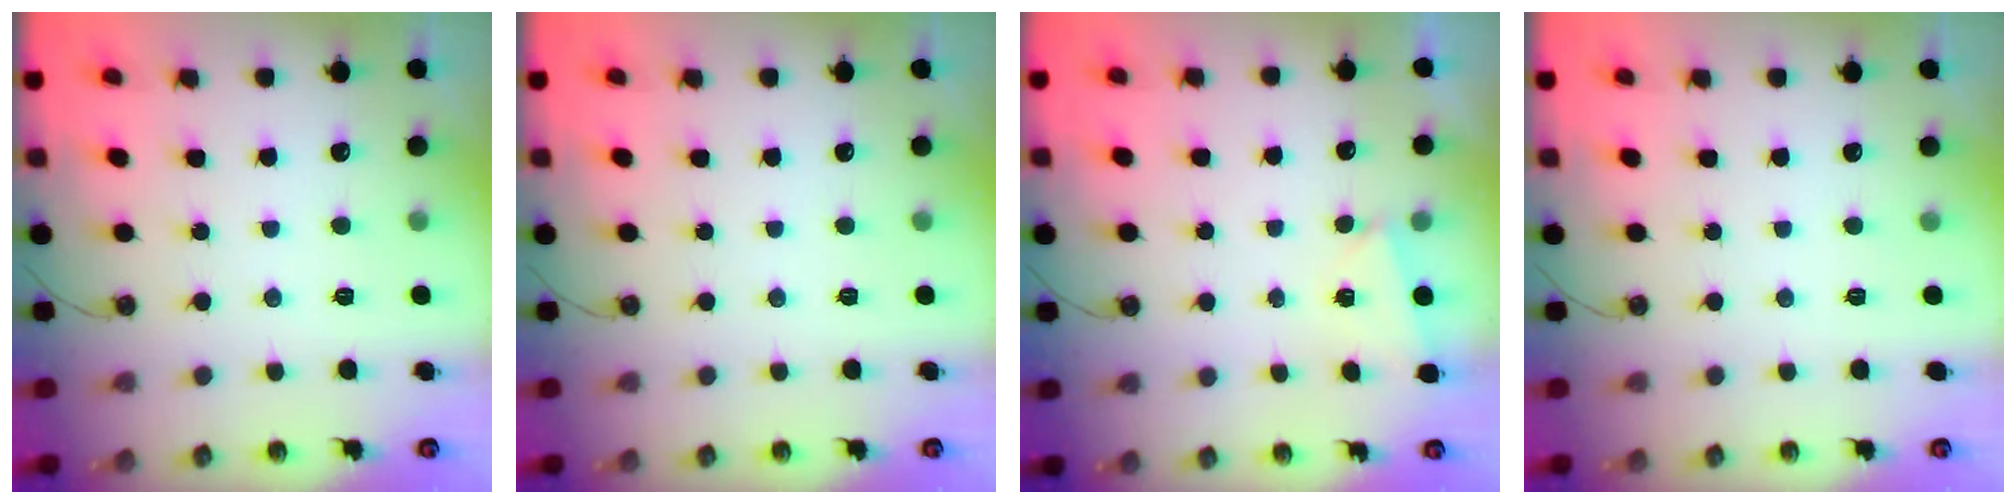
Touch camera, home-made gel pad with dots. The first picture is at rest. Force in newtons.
{"total": 0.0}
{"total": 2.1, "press": 0.8, "slide": 1.9}
{"total": 1.5, "press": 0.5, "slide": 1.4}